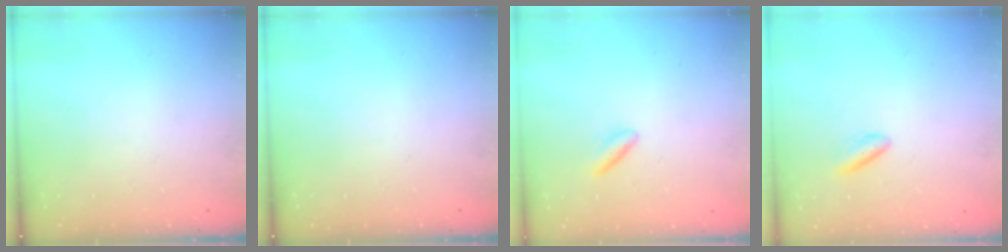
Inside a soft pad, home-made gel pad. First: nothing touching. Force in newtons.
{"total": 0.0}
{"total": 2.9, "press": 2.6, "slide": 1.4}
{"total": 2.8, "press": 2.5, "slide": 1.3}